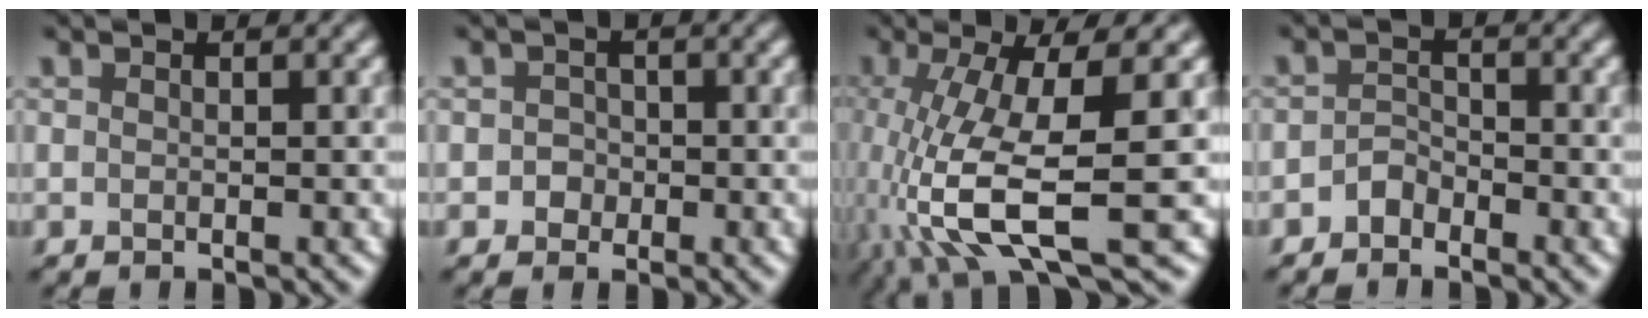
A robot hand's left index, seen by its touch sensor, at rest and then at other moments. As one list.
[{"total": 1.4, "force": [-0.2, 1.3, 0.1], "torque": [0.022, 0.004, -0.011]}, {"total": 10.7, "force": [-2.8, 3.4, 9.7], "torque": [-0.197, -0.019, -0.041]}, {"total": 1.3, "force": [-1.1, 0.7, 0.2], "torque": [-0.003, 0.012, -0.022]}]